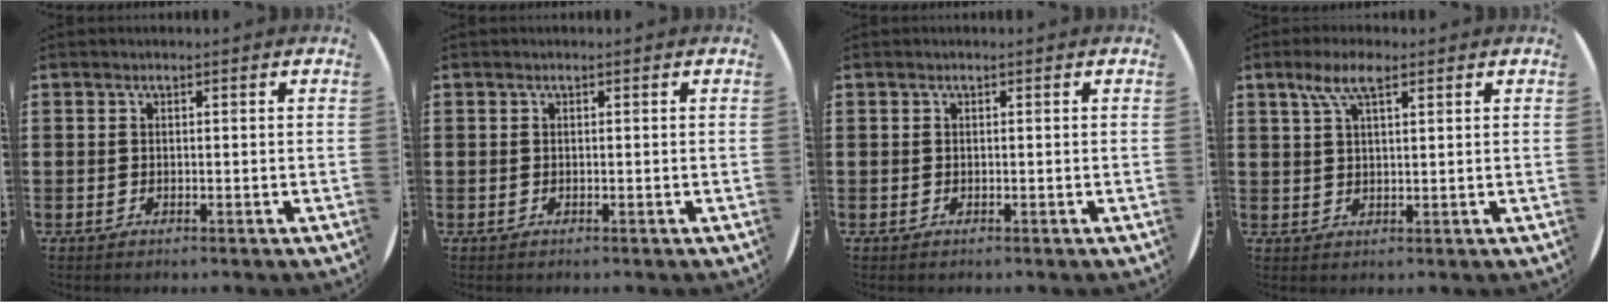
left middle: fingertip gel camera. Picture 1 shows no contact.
{"total": 0.0}
{"total": 0.0}
{"total": 5.1, "force": [3.0, 1.6, 3.8], "torque": [-0.080, 0.009, 0.052]}